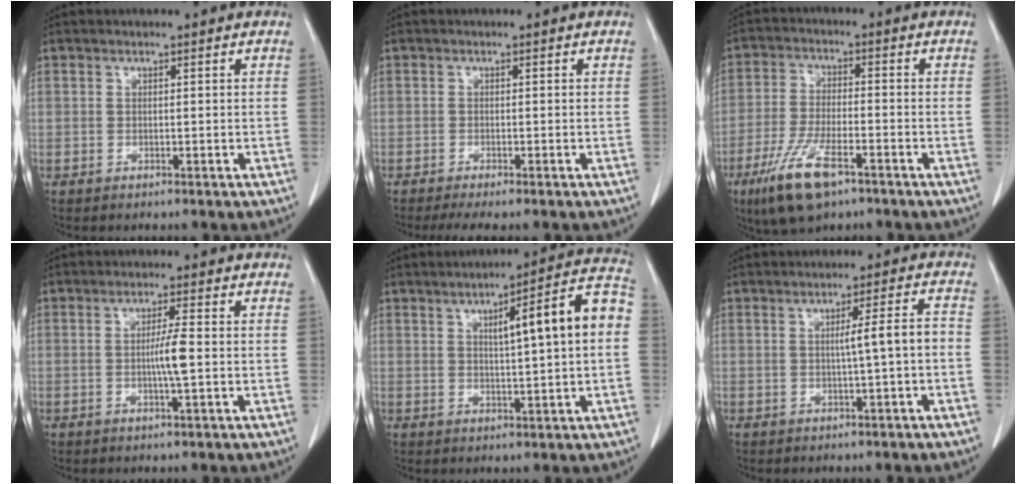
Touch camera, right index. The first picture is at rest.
{"total": 4.1, "force": [-3.3, 0.2, 2.4], "torque": [-0.034, -0.008, -0.050]}
{"total": 10.3, "force": [-6.1, 2.7, 7.8], "torque": [-0.163, -0.020, -0.107]}
{"total": 3.8, "force": [-0.3, -0.3, 3.8], "torque": [-0.070, -0.002, -0.005]}
{"total": 11.9, "force": [1.8, 0.7, 11.7], "torque": [-0.162, 0.027, 0.023]}
{"total": 4.3, "force": [-0.7, -0.4, 4.2], "torque": [-0.065, 0.007, -0.008]}